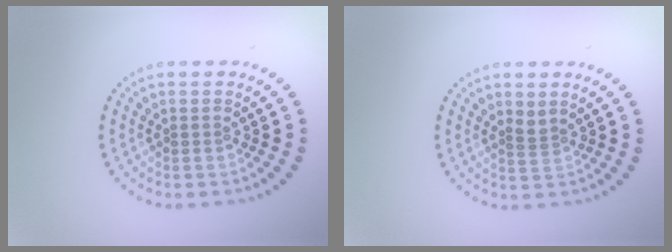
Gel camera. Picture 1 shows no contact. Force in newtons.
{"total": 1.0, "press": 0.6, "slide": 0.8}